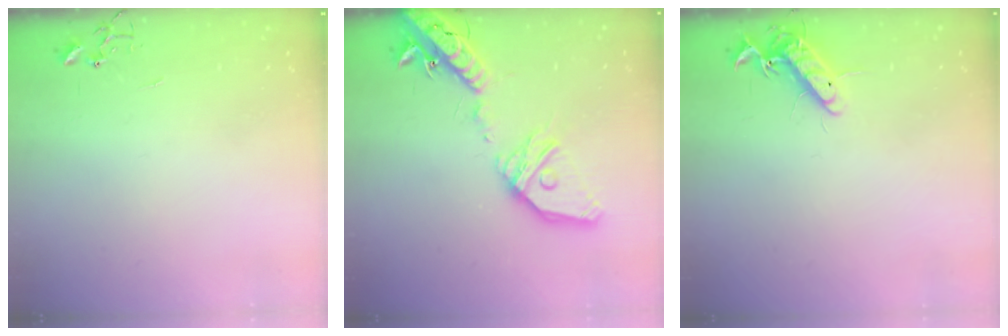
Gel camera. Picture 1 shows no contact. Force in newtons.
{"total": 23.1, "press": 22.8, "slide": 3.6}
{"total": 10.7, "press": 10.5, "slide": 1.7}